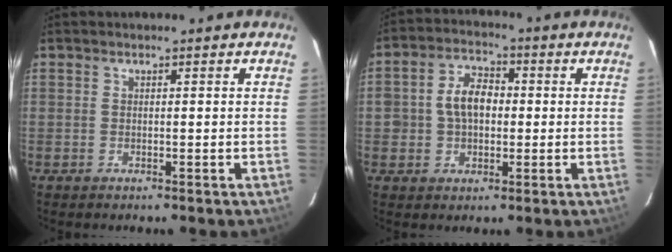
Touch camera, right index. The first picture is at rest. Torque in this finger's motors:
{"motor_torque": [0.26, -0.01, 0.18, 0.10]}